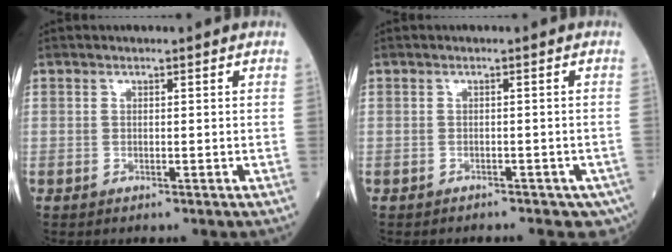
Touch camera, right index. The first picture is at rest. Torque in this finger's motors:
{"motor_torque": [0.30, -0.60, 0.19, 0.01]}